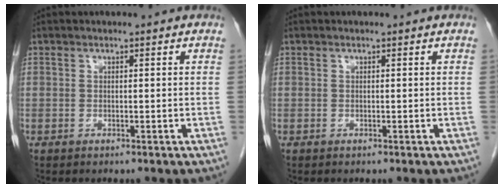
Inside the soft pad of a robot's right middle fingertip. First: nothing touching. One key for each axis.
{"total": 0.0}